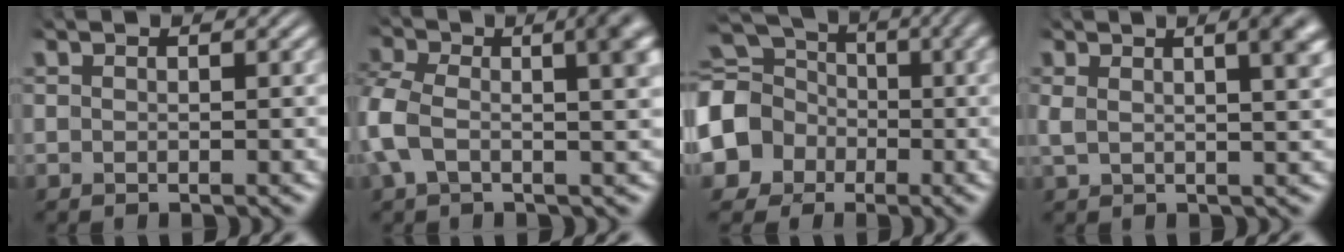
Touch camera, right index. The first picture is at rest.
{"total": 6.9, "force": [0.3, 3.7, 5.8], "torque": [-0.111, -0.010, 0.009]}
{"total": 11.4, "force": [0.0, 10.2, 5.0], "torque": [-0.114, -0.025, -0.007]}
{"total": 5.5, "force": [2.2, 2.0, 4.6], "torque": [-0.051, 0.014, 0.034]}